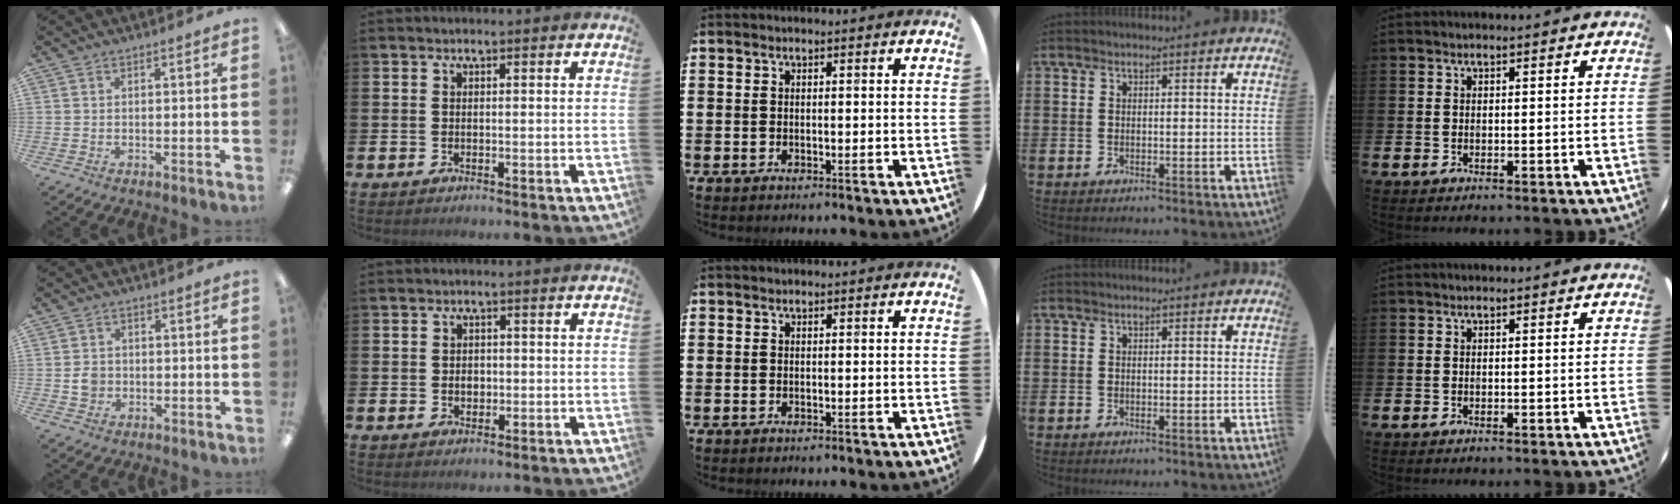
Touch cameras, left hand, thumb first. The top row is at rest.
{"thumb": {"total": 3.1, "force": [-0.4, 2.8, 1.3], "torque": [-0.016, 0.002, -0.010]}, "index": {"total": 1.9, "force": [-0.1, 1.5, 1.1], "torque": [-0.006, 0.001, -0.008]}}